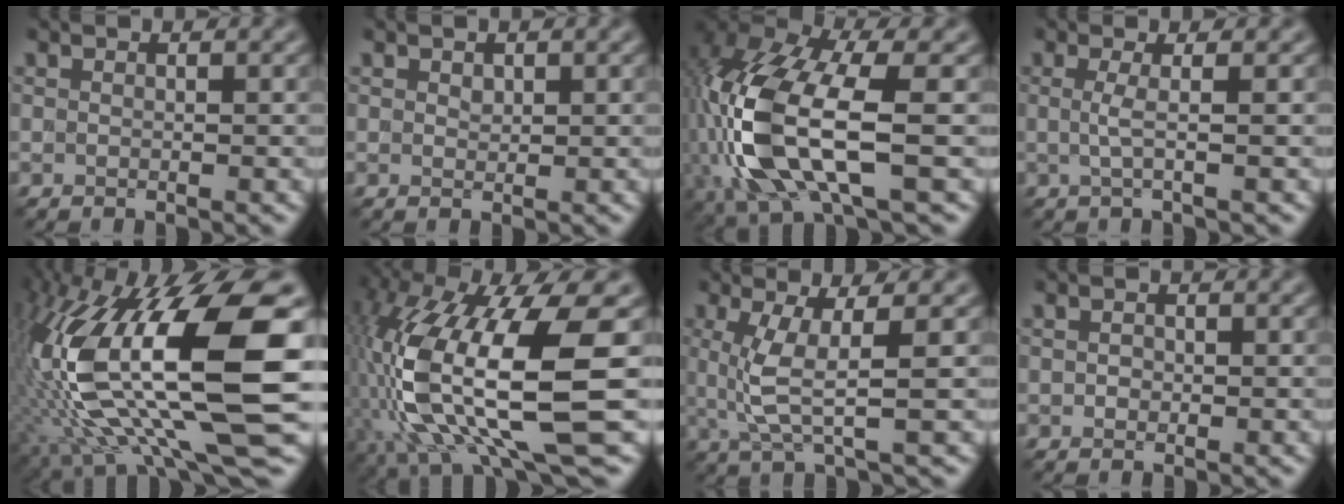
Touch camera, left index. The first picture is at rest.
{"total": 0.7, "force": [0.4, 0.5, 0.3], "torque": [-0.007, -0.002, 0.008]}
{"total": 12.0, "force": [-2.1, 5.2, 10.6], "torque": [-0.243, -0.002, -0.045]}
{"total": 1.7, "force": [0.0, 0.4, 1.7], "torque": [-0.033, -0.004, -0.005]}
{"total": 16.0, "force": [-0.8, 5.1, 15.1], "torque": [-0.296, 0.006, -0.002]}
{"total": 14.1, "force": [-1.2, 4.6, 13.3], "torque": [-0.276, -0.018, -0.013]}
{"total": 4.2, "force": [0.5, 0.9, 4.1], "torque": [-0.093, -0.001, 0.012]}
{"total": 0.8, "force": [-0.1, 0.7, 0.3], "torque": [-0.005, -0.003, -0.003]}